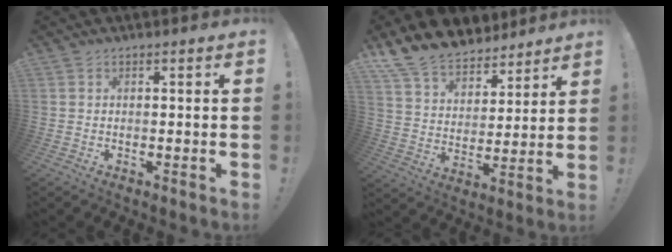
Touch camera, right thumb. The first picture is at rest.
{"total": 12.9, "force": [10.8, 6.4, 2.8], "torque": [-0.067, -0.086, 0.206]}